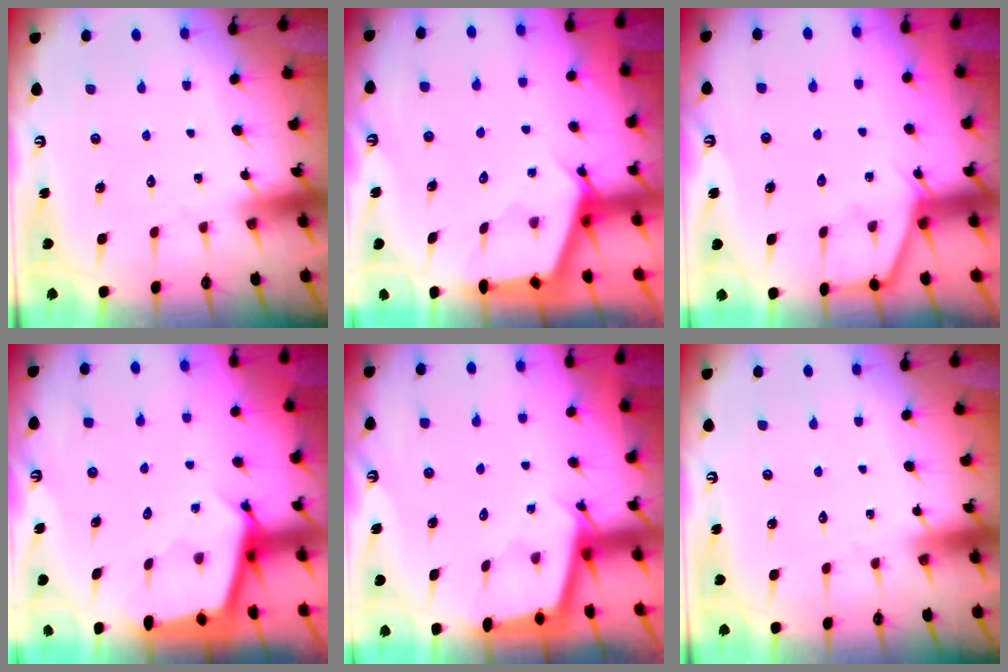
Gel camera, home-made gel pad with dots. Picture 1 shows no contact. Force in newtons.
{"total": 2.6, "press": 2.5, "slide": 0.4}
{"total": 4.9, "press": 4.8, "slide": 0.5}
{"total": 2.8, "press": 2.8, "slide": 0.3}
{"total": 2.5, "press": 2.5, "slide": 0.2}
{"total": 0.0}